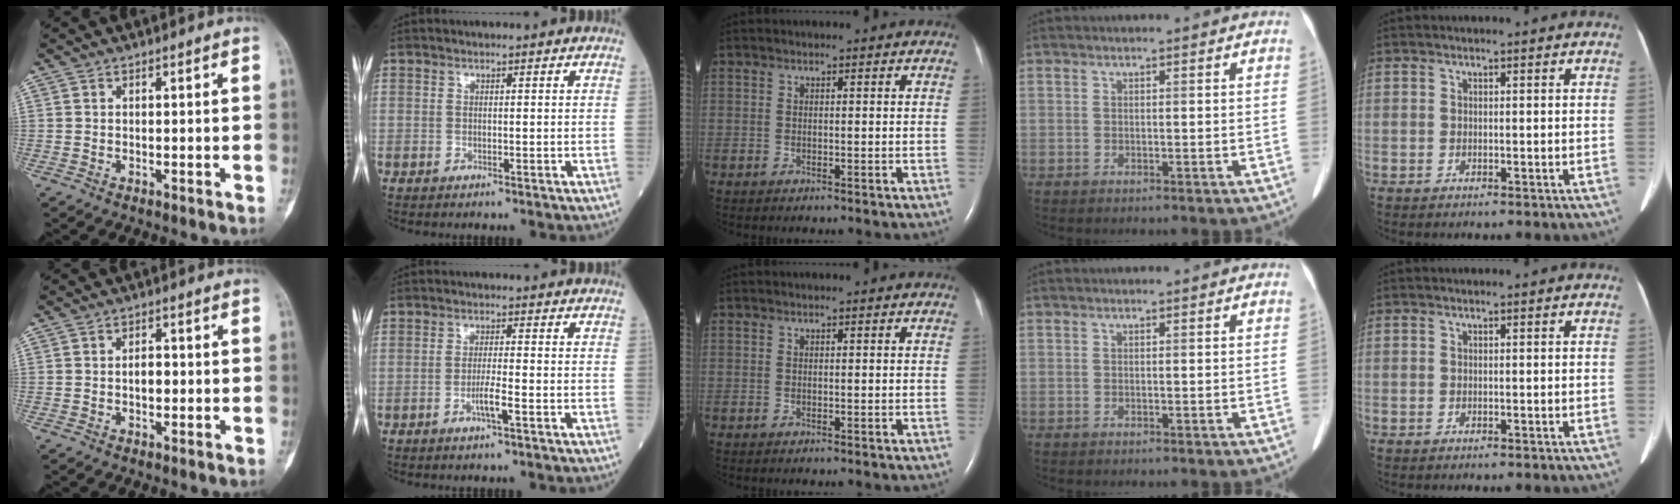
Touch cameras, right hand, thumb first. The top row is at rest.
{"thumb": {"total": 2.6, "force": [-0.3, 1.7, 2.0], "torque": [-0.023, 0.006, -0.007]}, "index": {"total": 3.0, "force": [-1.3, -0.2, 2.7], "torque": [-0.052, -0.003, -0.027]}}